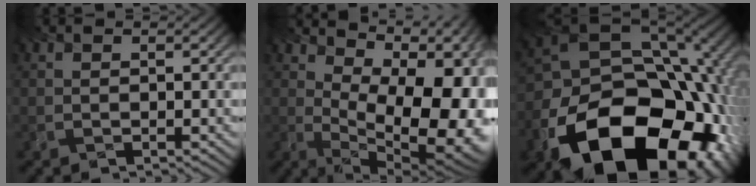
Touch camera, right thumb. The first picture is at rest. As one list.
[{"total": 15.7, "force": [2.2, 7.5, 13.6], "torque": [-0.159, 0.017, 0.056]}, {"total": 22.5, "force": [-11.8, 14.9, 12.0], "torque": [-0.245, -0.087, -0.166]}]